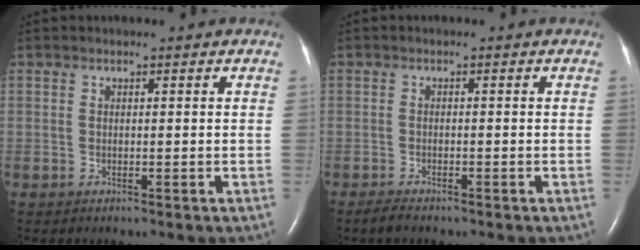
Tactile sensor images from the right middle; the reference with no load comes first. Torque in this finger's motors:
{"motor_torque": [0.14, -0.13, -0.01, 0.00]}